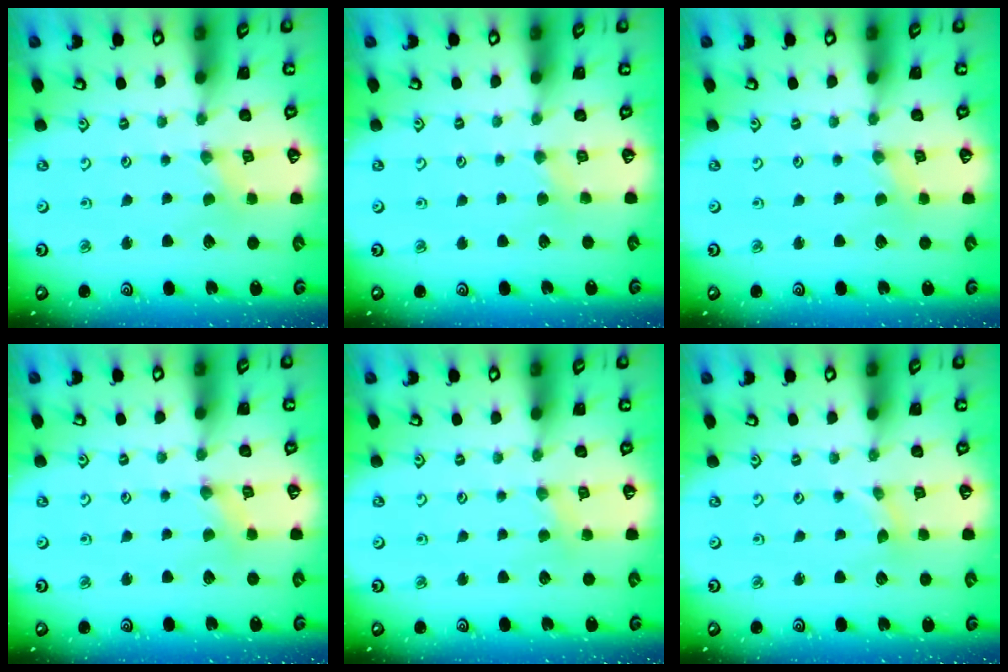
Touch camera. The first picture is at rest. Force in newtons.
{"total": 2.5, "press": 2.4, "slide": 0.4}
{"total": 0.0}
{"total": 0.6, "press": 0.6, "slide": 0.2}
{"total": 2.1, "press": 2.1, "slide": 0.3}
{"total": 0.7, "press": 0.7, "slide": 0.1}